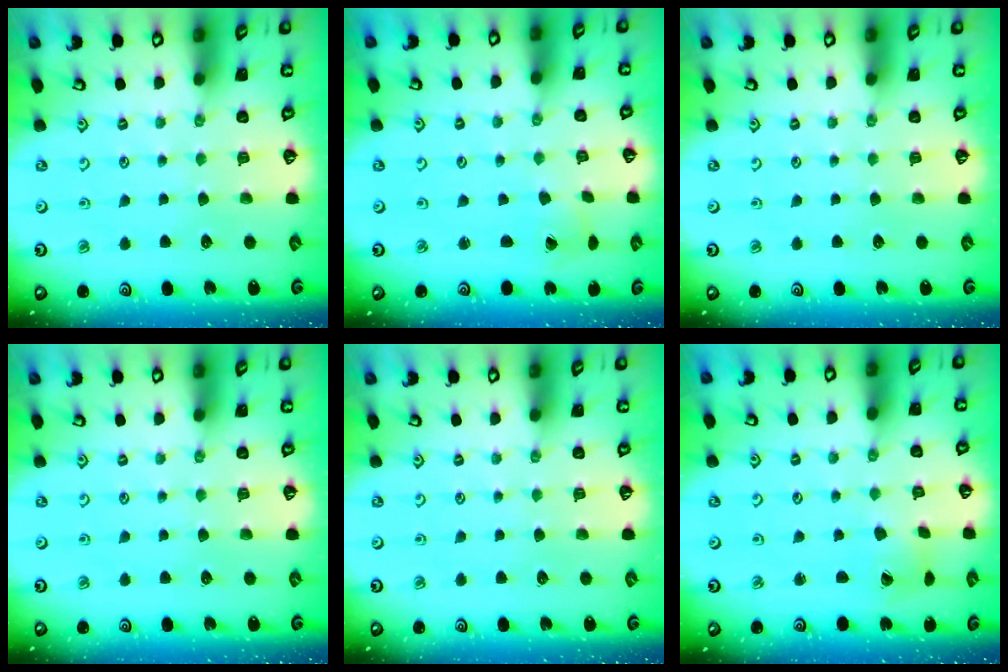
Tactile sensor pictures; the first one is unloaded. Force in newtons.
{"total": 1.2, "press": 1.2, "slide": 0.1}
{"total": 0.0}
{"total": 0.0}
{"total": 0.0}
{"total": 1.6, "press": 1.5, "slide": 0.3}